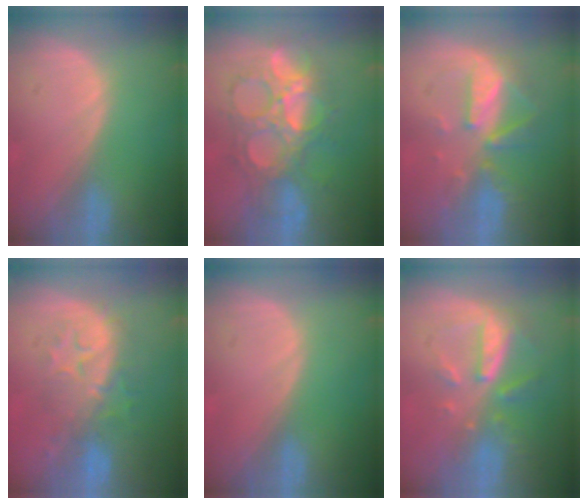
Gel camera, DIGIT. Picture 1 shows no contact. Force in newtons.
{"total": 10.0, "press": 10.0, "slide": 0.7}
{"total": 8.0, "press": 7.4, "slide": 3.0}
{"total": 8.9, "press": 8.5, "slide": 2.7}
{"total": 0.0}
{"total": 8.1, "press": 7.3, "slide": 3.4}